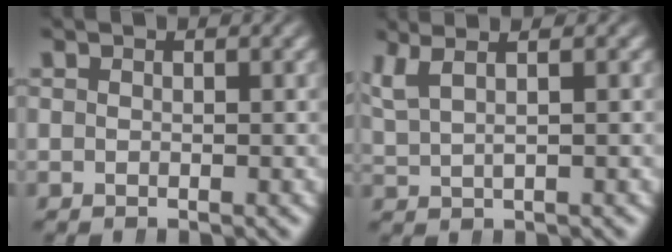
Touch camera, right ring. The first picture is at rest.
{"total": 4.5, "force": [2.4, 2.1, 3.3], "torque": [-0.064, 0.012, 0.041]}